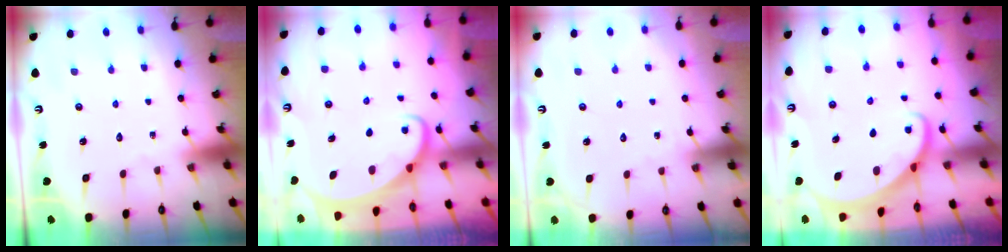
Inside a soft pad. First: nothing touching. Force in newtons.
{"total": 2.0, "press": 2.0, "slide": 0.2}
{"total": 1.5, "press": 1.5, "slide": 0.3}
{"total": 1.8, "press": 1.7, "slide": 0.1}